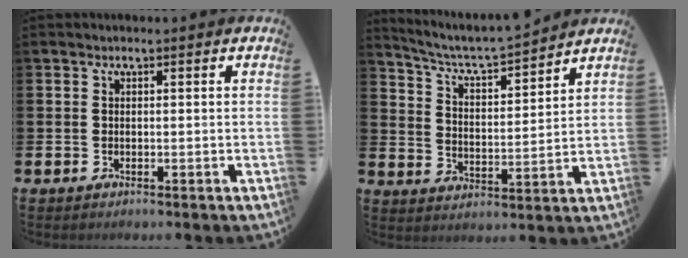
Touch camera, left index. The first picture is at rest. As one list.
[{"total": 6.3, "force": [6.0, 0.7, 1.8], "torque": [-0.062, -0.045, 0.101]}]